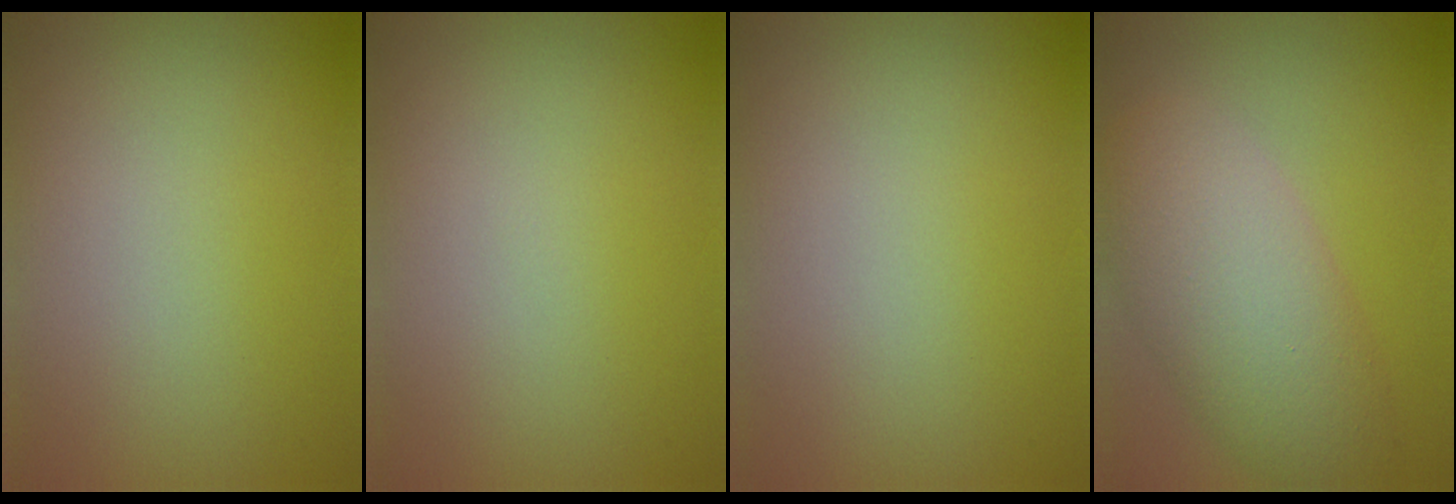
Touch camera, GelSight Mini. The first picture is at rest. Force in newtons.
{"total": 0.0}
{"total": 0.0}
{"total": 6.7, "press": 6.7, "slide": 0.4}